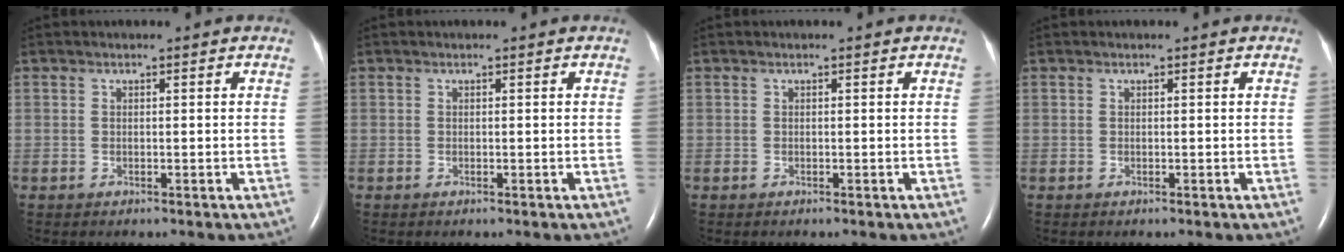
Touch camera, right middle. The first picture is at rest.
{"total": 0.0}
{"total": 0.0}
{"total": 0.0}